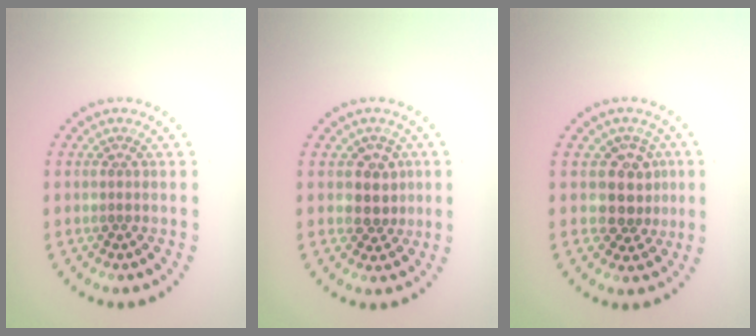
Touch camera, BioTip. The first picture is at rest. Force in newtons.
{"total": 2.5, "press": 2.3, "slide": 1.1}
{"total": 3.2, "press": 2.6, "slide": 1.9}